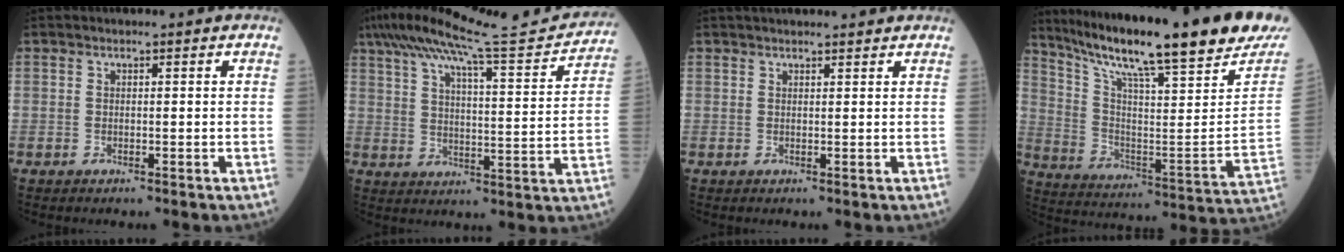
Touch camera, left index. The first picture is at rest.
{"total": 20.3, "force": [18.4, 0.5, 8.7], "torque": [-0.143, -0.006, 0.256]}
{"total": 6.8, "force": [6.3, 0.6, 2.4], "torque": [-0.027, 0.032, 0.077]}
{"total": 27.7, "force": [21.9, 1.6, 16.9], "torque": [-0.284, -0.053, 0.315]}